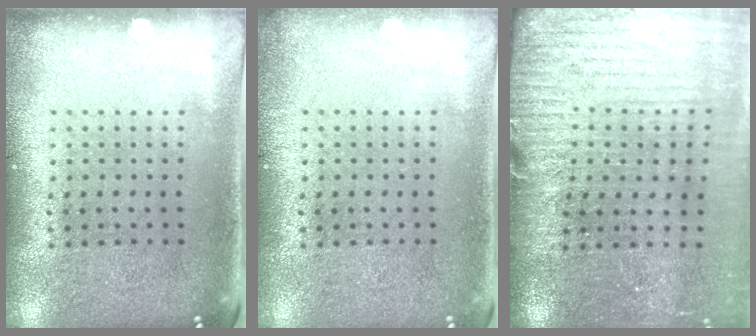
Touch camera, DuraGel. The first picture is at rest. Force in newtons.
{"total": 0.5, "press": 0.5, "slide": 0.1}
{"total": 4.0, "press": 3.6, "slide": 1.9}